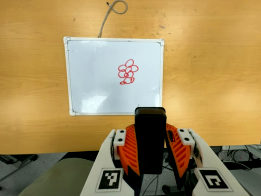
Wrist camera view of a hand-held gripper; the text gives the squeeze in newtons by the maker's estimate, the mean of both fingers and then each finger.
{"total": 8.8, "left": 6.8, "right": 10.8}